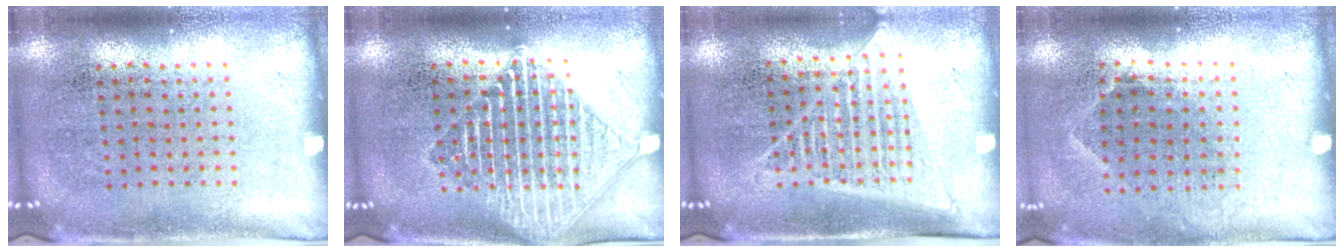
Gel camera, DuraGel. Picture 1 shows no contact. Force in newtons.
{"total": 2.3, "press": 2.3, "slide": 0.4}
{"total": 1.3, "press": 1.2, "slide": 0.5}
{"total": 0.8, "press": 0.6, "slide": 0.5}